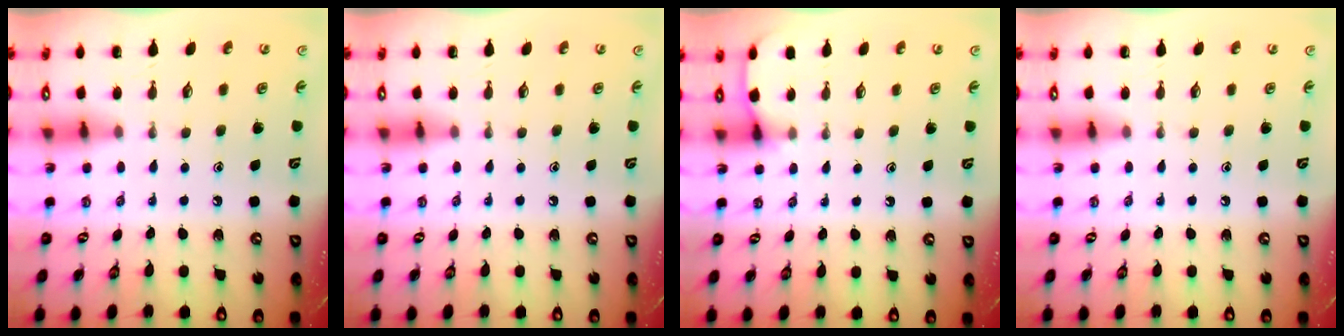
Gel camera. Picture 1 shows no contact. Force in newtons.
{"total": 0.0}
{"total": 3.9, "press": 3.9, "slide": 0.6}
{"total": 0.0}